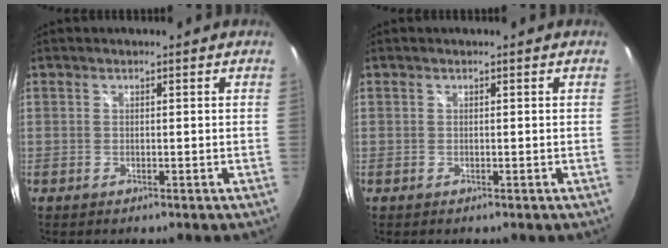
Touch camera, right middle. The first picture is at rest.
{"total": 0.0}